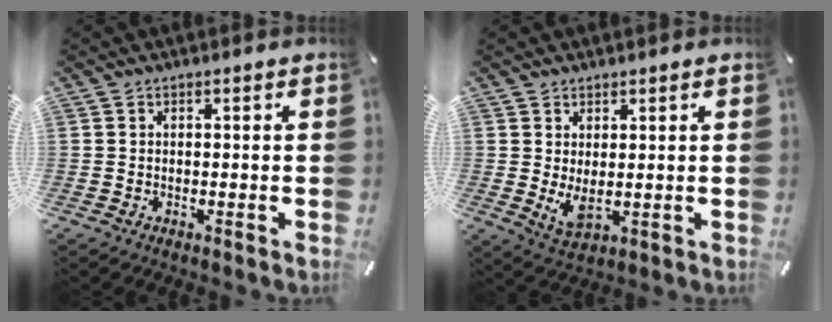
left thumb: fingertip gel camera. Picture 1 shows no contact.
{"total": 4.9, "force": [0.8, 2.4, 4.2], "torque": [-0.094, -0.013, 0.012]}